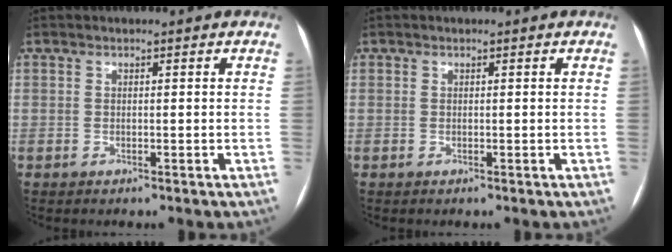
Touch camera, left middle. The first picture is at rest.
{"total": 0.0}